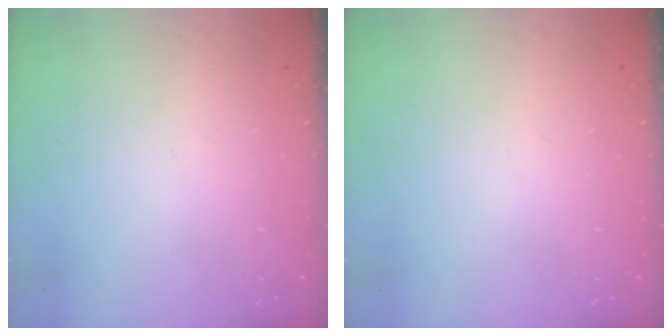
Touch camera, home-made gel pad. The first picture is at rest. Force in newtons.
{"total": 0.0}